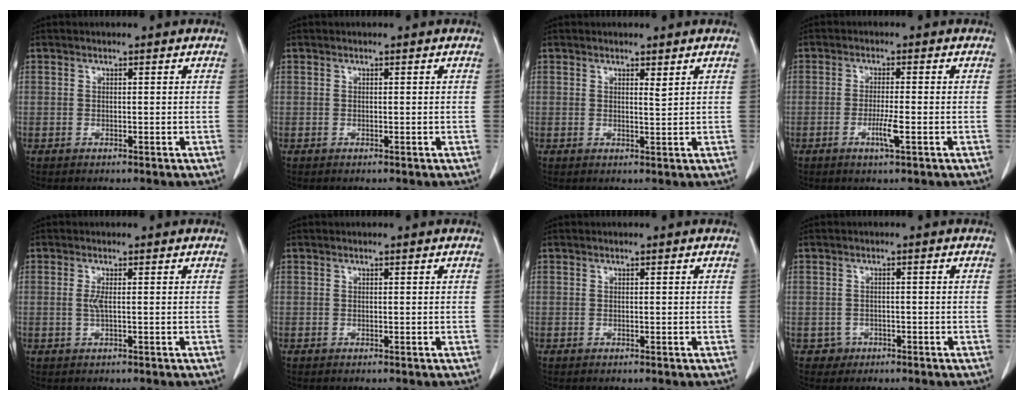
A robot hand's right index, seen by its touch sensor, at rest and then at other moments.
{"total": 0.0}
{"total": 1.0, "force": [0.7, 0.0, 0.7], "torque": [-0.014, -0.008, 0.012]}
{"total": 3.3, "force": [-1.3, -0.1, 3.1], "torque": [-0.061, -0.005, -0.024]}
{"total": 1.5, "force": [0.1, 0.0, 1.5], "torque": [-0.037, -0.001, 0.002]}
{"total": 0.0}
{"total": 0.0}
{"total": 2.1, "force": [-1.0, 1.9, -0.4], "torque": [0.015, 0.012, -0.015]}